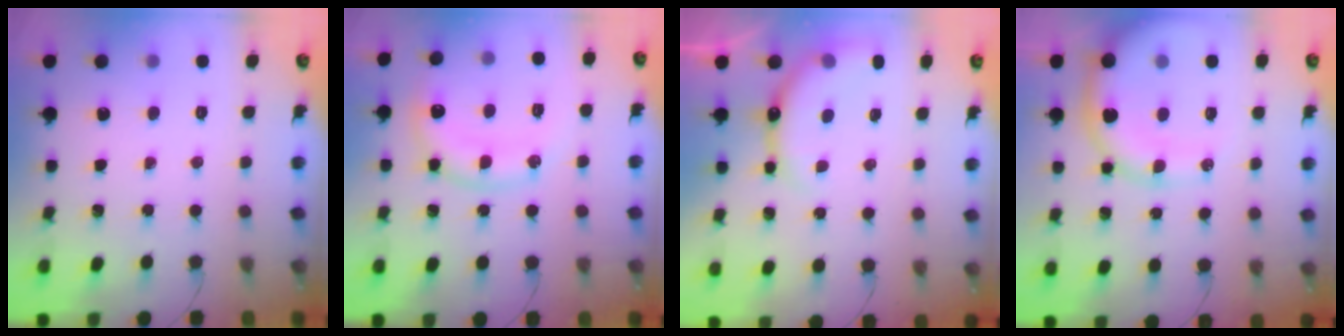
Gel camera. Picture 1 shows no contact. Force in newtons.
{"total": 12.6, "press": 12.6, "slide": 1.0}
{"total": 9.6, "press": 9.6, "slide": 0.3}
{"total": 12.5, "press": 12.0, "slide": 3.3}